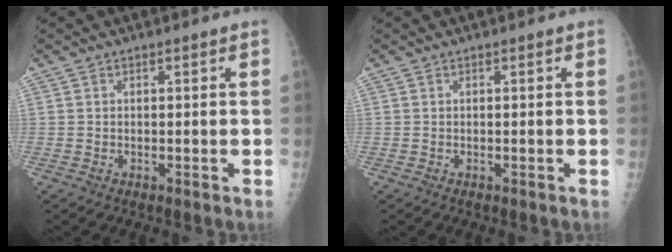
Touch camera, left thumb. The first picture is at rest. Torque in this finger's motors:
{"motor_torque": [0.00, 0.00, 0.00, 0.00, 0.00]}